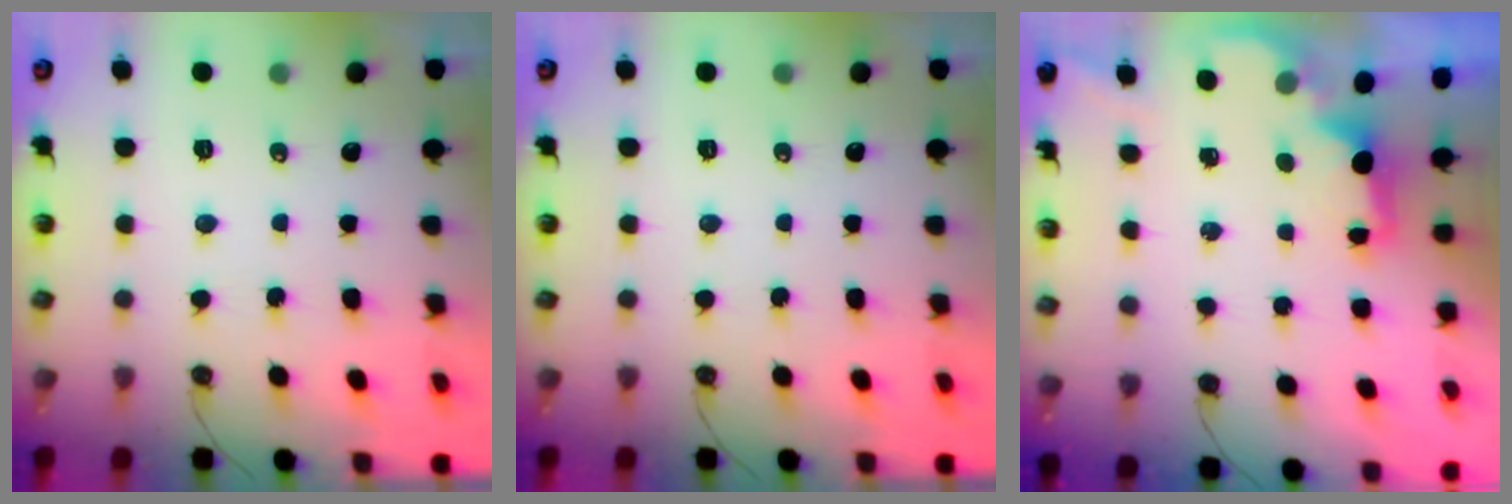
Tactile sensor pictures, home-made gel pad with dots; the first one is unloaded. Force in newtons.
{"total": 0.0}
{"total": 2.1, "press": 1.9, "slide": 0.8}